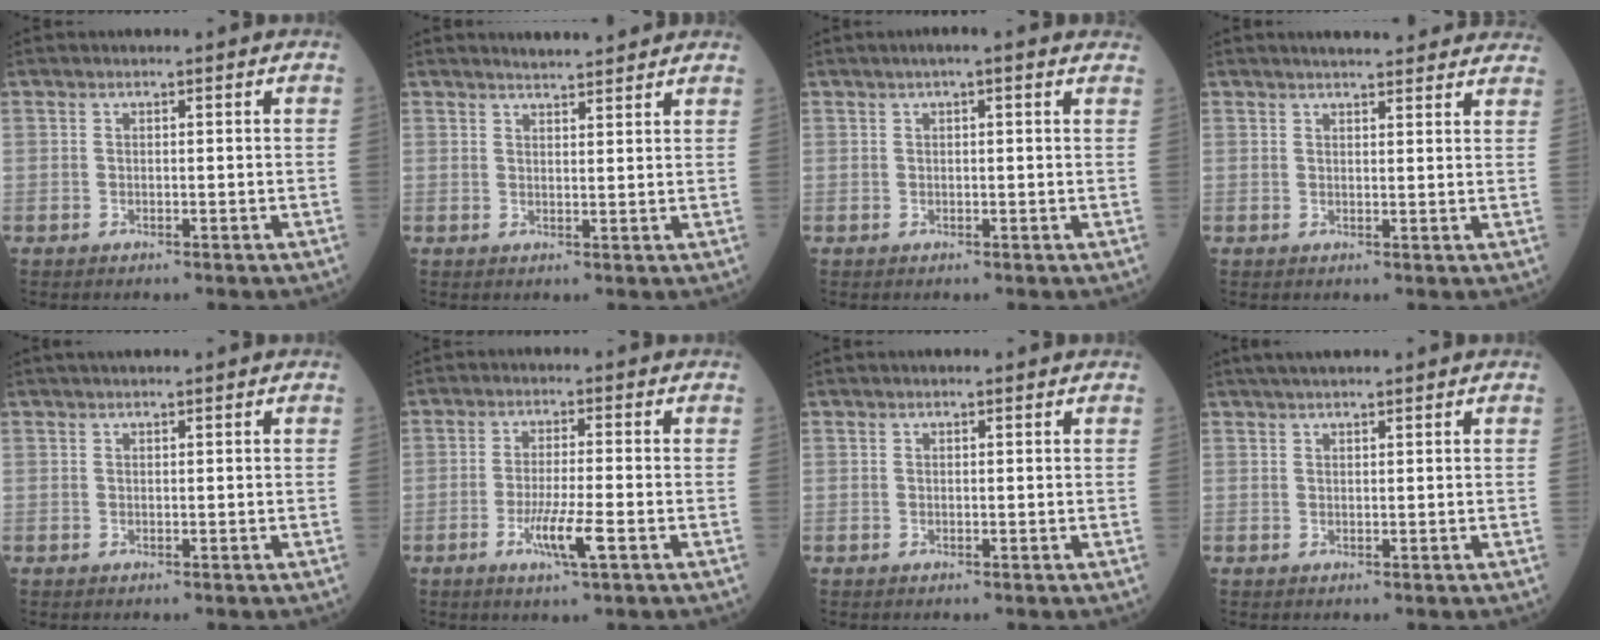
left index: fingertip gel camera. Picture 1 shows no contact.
{"total": 4.9, "force": [4.6, 0.5, 1.6], "torque": [-0.027, 0.014, 0.060]}
{"total": 3.9, "force": [2.6, 0.6, 2.9], "torque": [-0.036, 0.029, 0.030]}
{"total": 12.1, "force": [10.9, 2.3, 4.7], "torque": [-0.045, 0.022, 0.120]}
{"total": 1.9, "force": [1.5, 0.0, 1.0], "torque": [-0.009, 0.023, 0.025]}
{"total": 5.5, "force": [-2.3, 0.0, 5.0], "torque": [-0.097, -0.012, -0.042]}
{"total": 0.7, "force": [0.6, 0.1, 0.3], "torque": [-0.009, 0.013, 0.007]}
{"total": 3.9, "force": [3.2, 0.3, 2.2], "torque": [-0.030, 0.028, 0.055]}